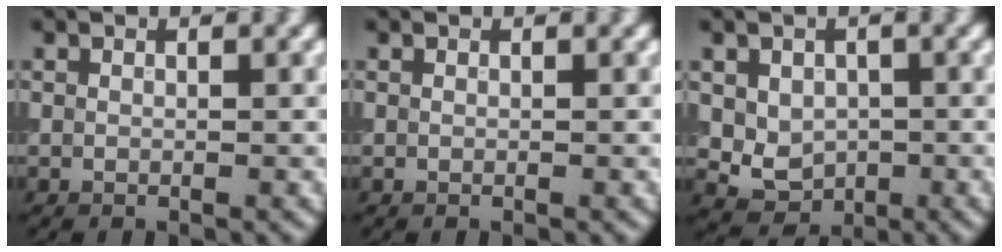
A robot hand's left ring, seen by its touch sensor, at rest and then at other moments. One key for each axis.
{"total": 0.0}
{"total": 3.8, "fx": 0.1, "fy": 3.1, "fz": 2.1, "tx": -0.030, "ty": -0.007, "tz": 0.012}